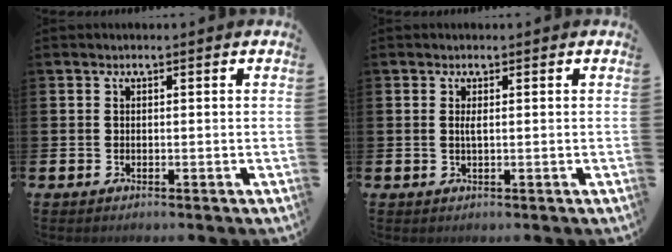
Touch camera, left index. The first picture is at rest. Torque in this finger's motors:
{"motor_torque": [0.05, 0.03, 0.00, 0.03]}